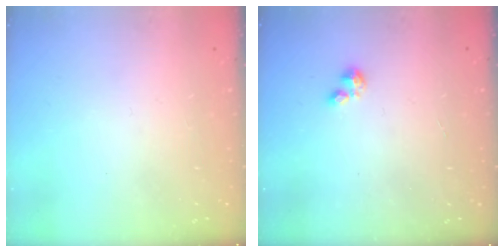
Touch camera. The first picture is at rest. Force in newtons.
{"total": 0.7, "press": 0.6, "slide": 0.2}